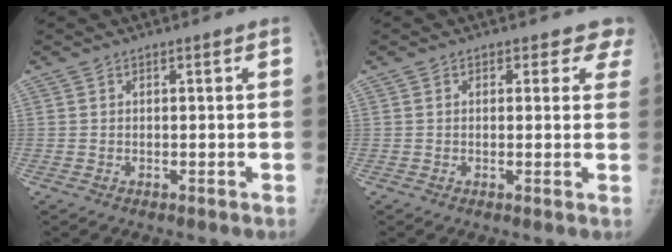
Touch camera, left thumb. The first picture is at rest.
{"total": 4.2, "force": [3.2, 2.7, 0.5], "torque": [0.042, -0.007, 0.015]}